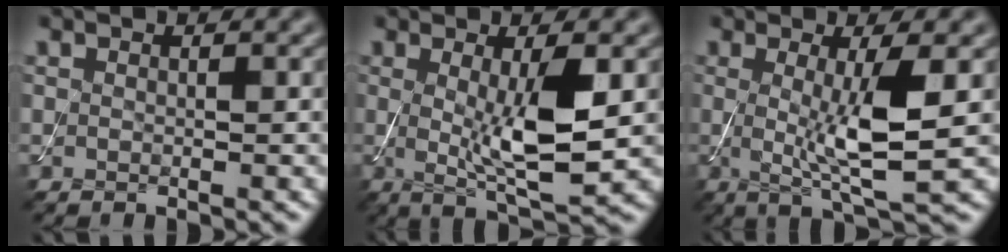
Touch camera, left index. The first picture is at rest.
{"total": 6.3, "force": [0.2, 1.4, 6.2], "torque": [-0.105, -0.014, 0.008]}
{"total": 5.8, "force": [0.2, 1.0, 5.7], "torque": [-0.102, -0.014, 0.004]}